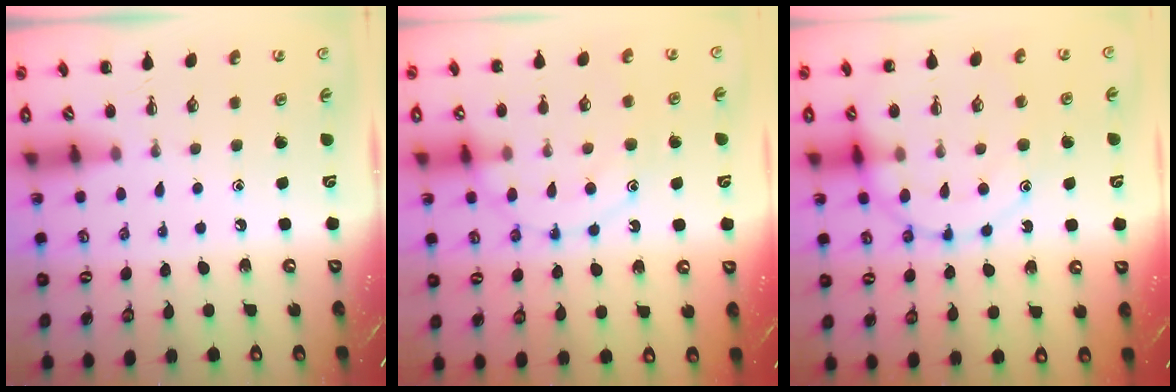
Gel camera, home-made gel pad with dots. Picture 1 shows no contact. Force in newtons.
{"total": 12.2, "press": 12.1, "slide": 1.1}
{"total": 15.6, "press": 15.5, "slide": 1.9}